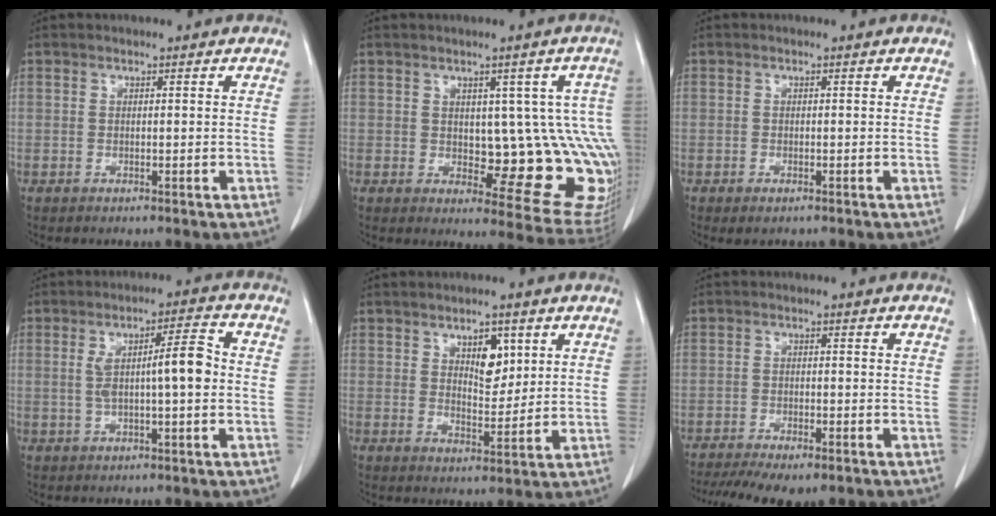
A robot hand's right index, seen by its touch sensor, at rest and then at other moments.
{"total": 13.1, "force": [-0.1, 5.5, 11.9], "torque": [-0.102, 0.009, 0.013]}
{"total": 1.5, "force": [-1.0, 0.5, 1.0], "torque": [-0.016, -0.003, -0.010]}
{"total": 7.3, "force": [0.0, 1.0, 7.2], "torque": [-0.126, 0.020, 0.002]}
{"total": 5.3, "force": [2.4, 2.6, 3.9], "torque": [-0.061, -0.003, 0.042]}
{"total": 12.1, "force": [-9.2, 3.6, 6.9], "torque": [-0.118, -0.009, -0.134]}